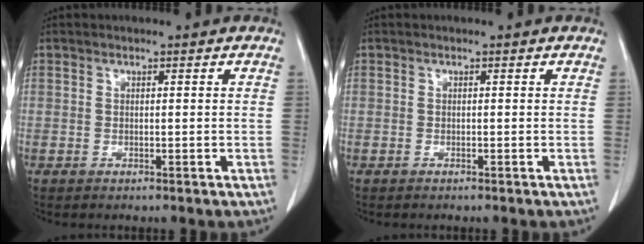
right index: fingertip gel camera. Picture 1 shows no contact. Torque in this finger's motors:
{"motor_torque": [0.08, -0.01, 0.07, 0.02]}